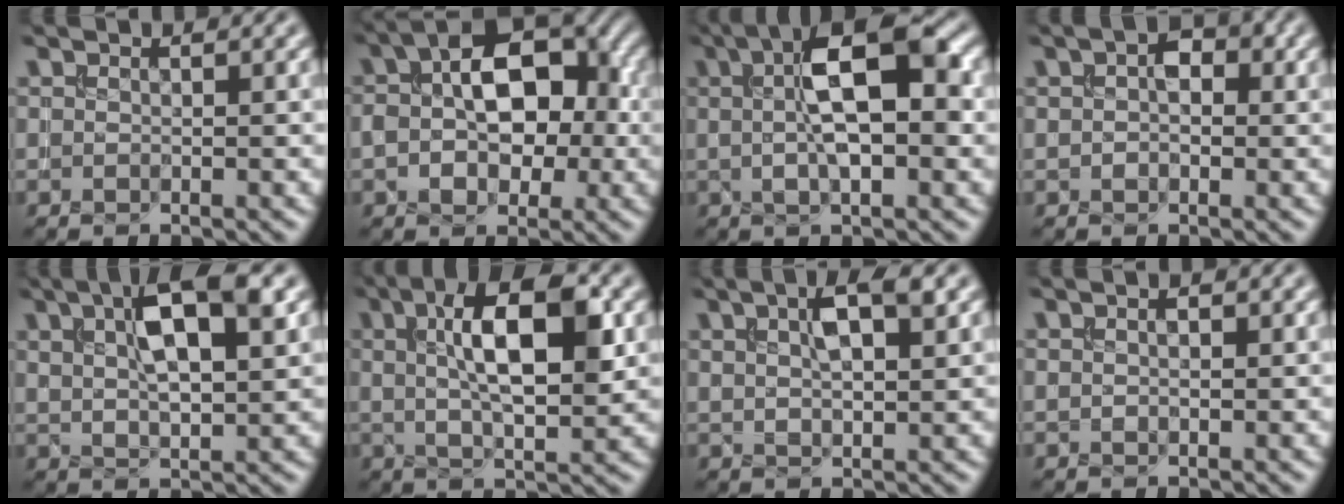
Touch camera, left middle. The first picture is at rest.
{"total": 9.1, "force": [0.6, 5.4, 7.3], "torque": [-0.113, 0.020, -0.002]}
{"total": 8.2, "force": [1.4, 2.7, 7.6], "torque": [-0.123, 0.014, 0.014]}
{"total": 2.6, "force": [0.6, 1.6, 1.9], "torque": [-0.031, 0.008, 0.004]}
{"total": 7.6, "force": [3.3, 2.6, 6.4], "torque": [-0.111, 0.011, 0.054]}
{"total": 8.9, "force": [2.0, 3.0, 8.1], "torque": [-0.123, 0.010, 0.027]}
{"total": 4.5, "force": [2.0, 1.5, 3.7], "torque": [-0.067, 0.009, 0.036]}
{"total": 0.9, "force": [0.4, 0.4, 0.8], "torque": [-0.012, 0.002, 0.007]}